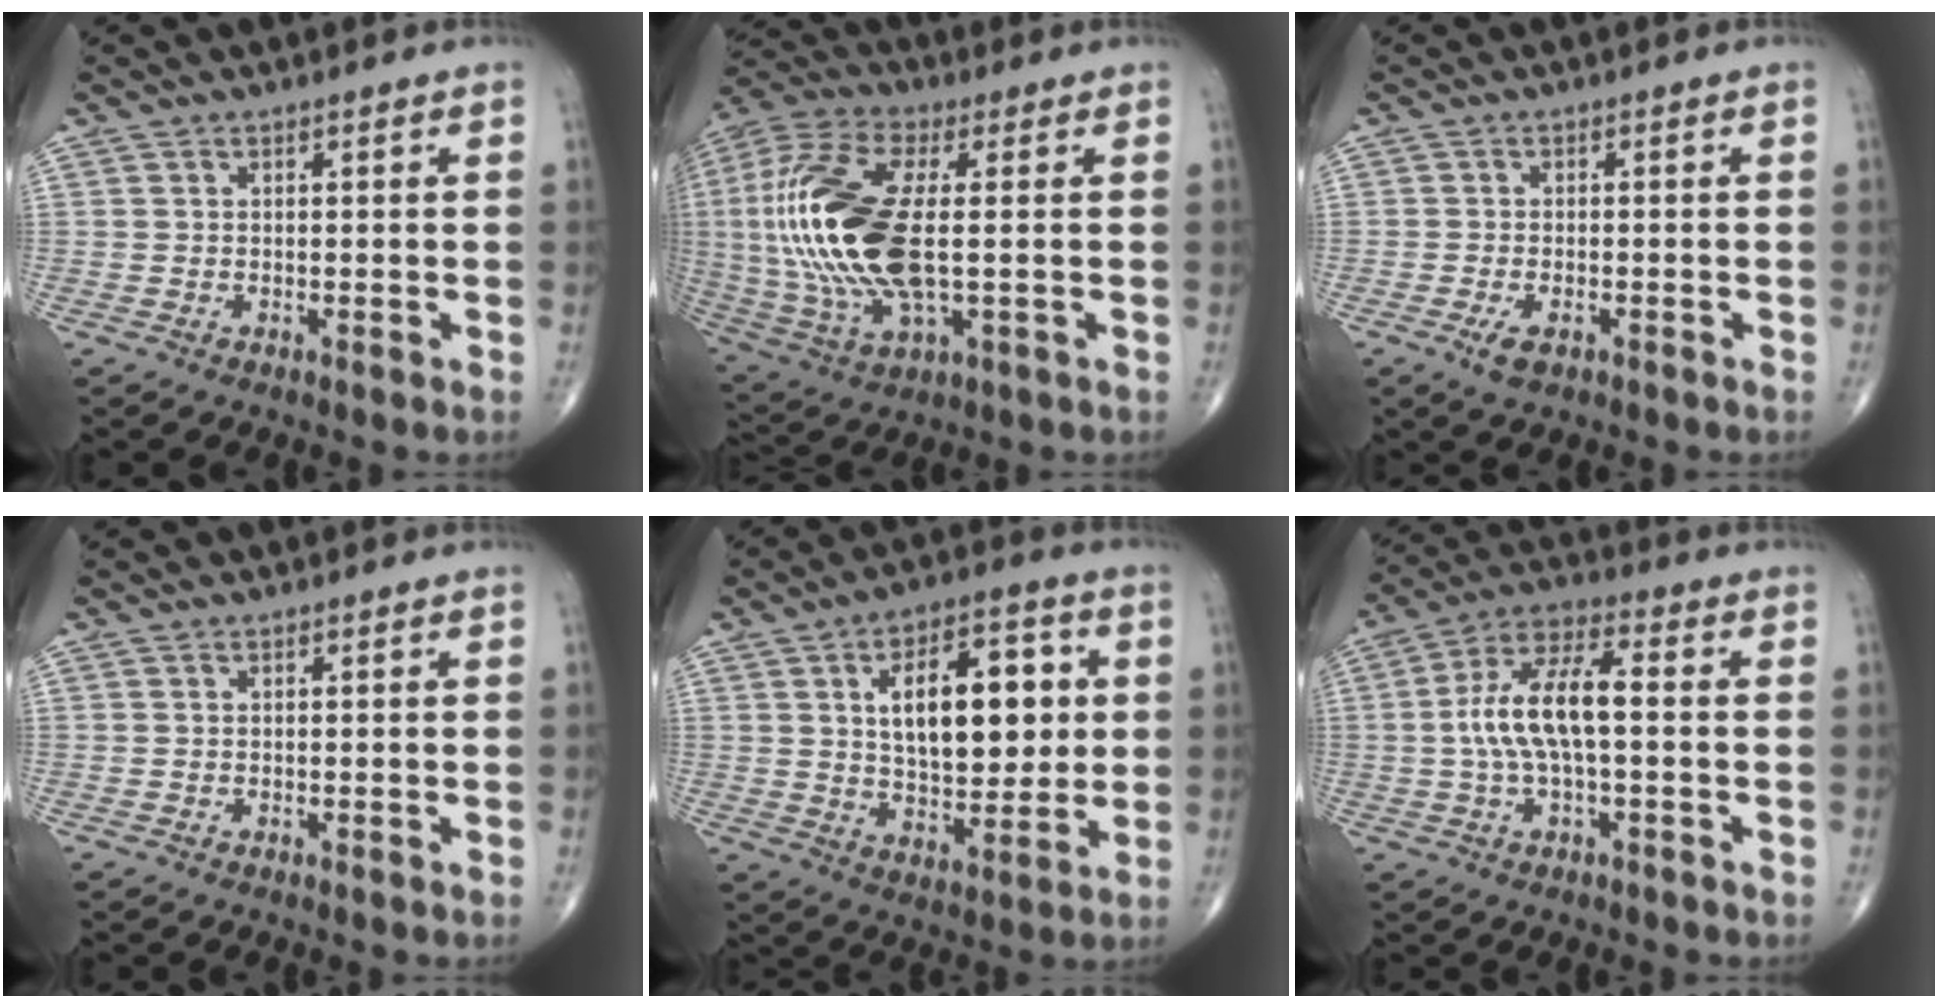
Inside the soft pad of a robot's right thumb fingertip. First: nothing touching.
{"total": 23.5, "force": [0.5, 9.7, 21.4], "torque": [-0.487, -0.005, 0.011]}
{"total": 2.5, "force": [-1.2, 1.2, 1.8], "torque": [-0.033, 0.003, -0.020]}
{"total": 0.0}
{"total": 16.7, "force": [3.3, 8.6, 13.9], "torque": [-0.173, -0.005, 0.053]}
{"total": 12.2, "force": [-0.2, 4.8, 11.2], "torque": [-0.226, 0.035, -0.009]}